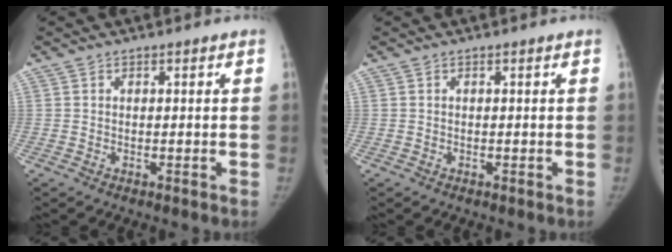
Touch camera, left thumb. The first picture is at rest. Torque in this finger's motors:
{"motor_torque": [-0.35, -0.35, 0.00, 0.21, -0.02]}